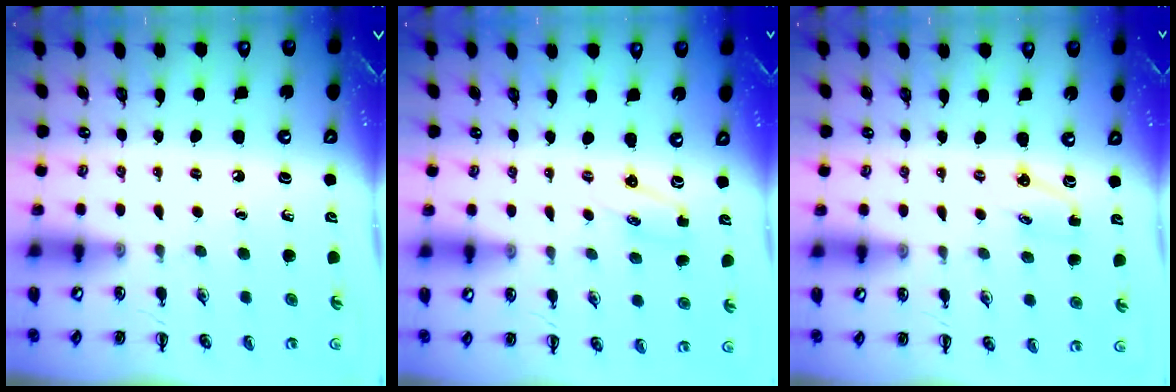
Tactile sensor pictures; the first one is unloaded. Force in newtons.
{"total": 1.6, "press": 1.5, "slide": 0.4}
{"total": 2.9, "press": 2.8, "slide": 0.9}